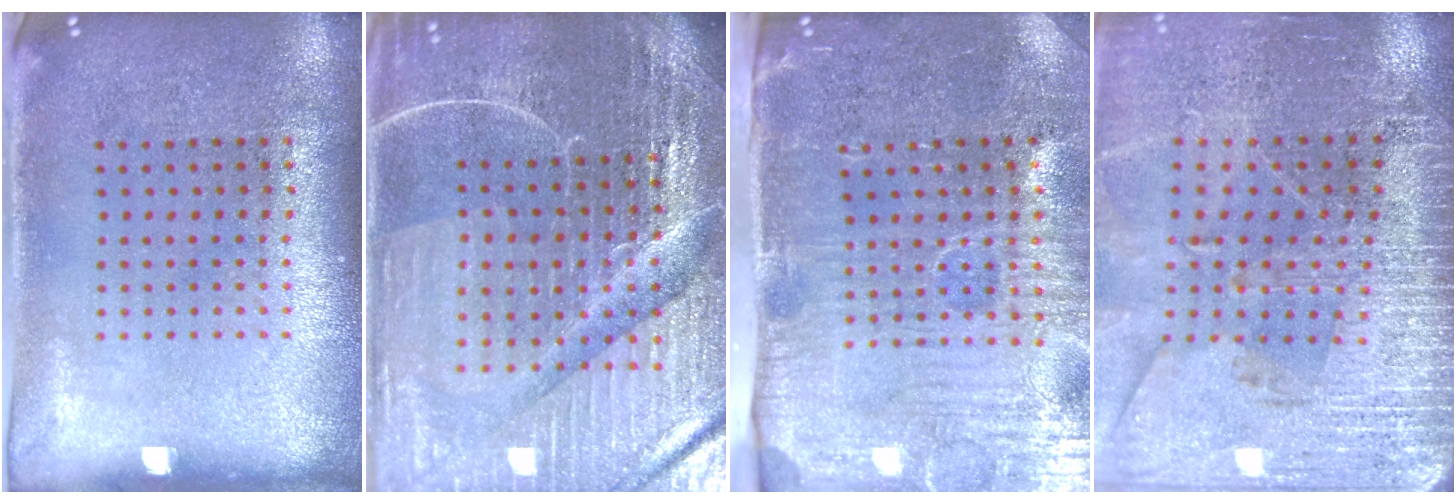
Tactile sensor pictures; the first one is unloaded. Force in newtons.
{"total": 5.8, "press": 5.3, "slide": 2.4}
{"total": 5.2, "press": 4.4, "slide": 2.8}
{"total": 3.1, "press": 3.1, "slide": 0.2}